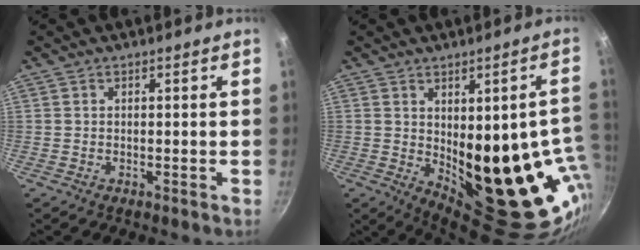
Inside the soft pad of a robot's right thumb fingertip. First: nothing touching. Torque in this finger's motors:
{"motor_torque": [2.37, 2.64, 2.17, -0.61, 0.55]}